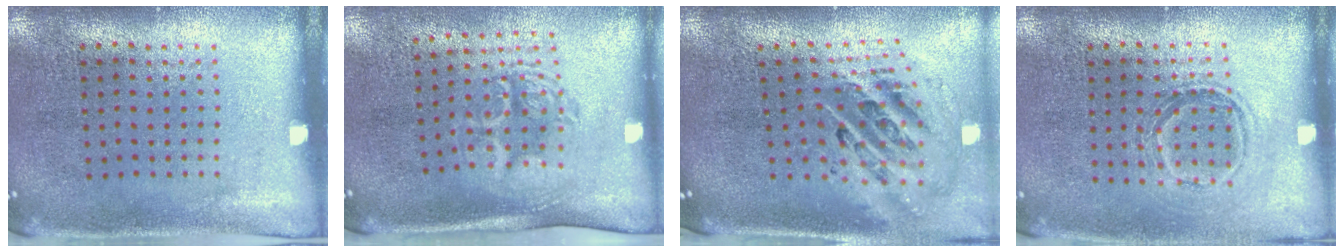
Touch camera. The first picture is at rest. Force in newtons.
{"total": 1.8, "press": 1.3, "slide": 1.1}
{"total": 2.1, "press": 1.6, "slide": 1.4}
{"total": 1.1, "press": 1.0, "slide": 0.5}